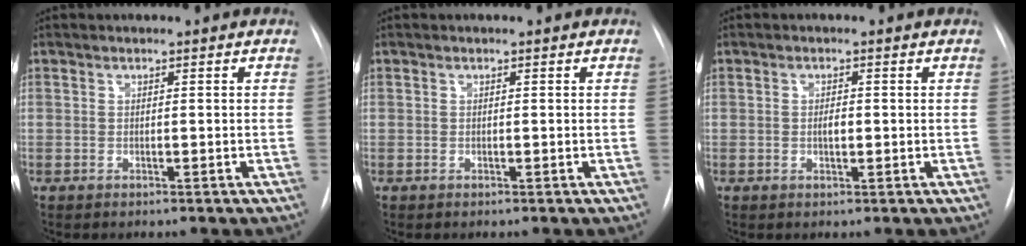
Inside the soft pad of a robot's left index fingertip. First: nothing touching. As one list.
[{"total": 0.0}, {"total": 1.6, "force": [-0.4, 0.7, 1.3], "torque": [-0.022, -0.003, -0.009]}]